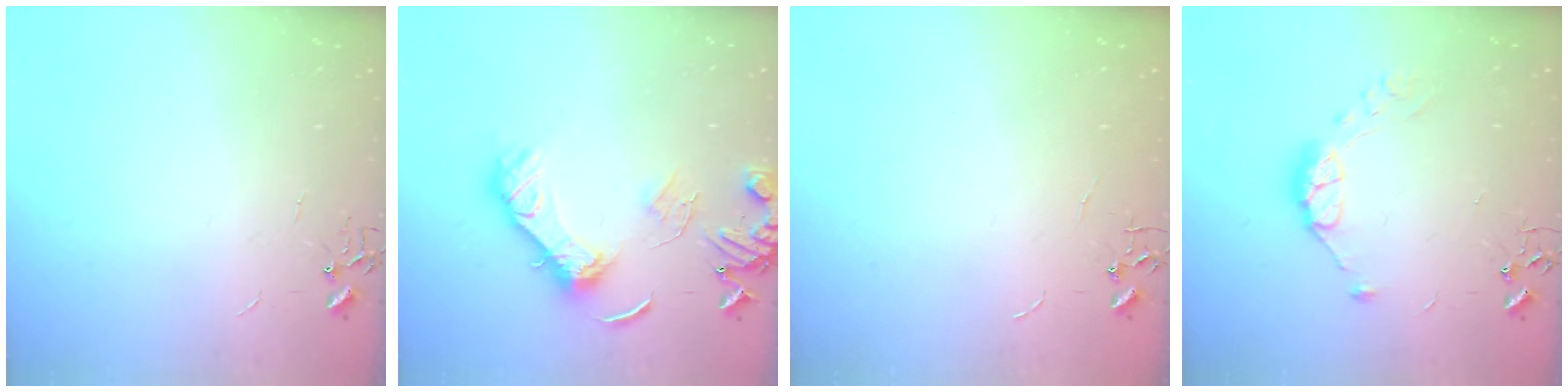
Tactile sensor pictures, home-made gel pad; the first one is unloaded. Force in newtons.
{"total": 14.6, "press": 14.5, "slide": 1.2}
{"total": 0.0}
{"total": 9.7, "press": 9.7, "slide": 0.5}